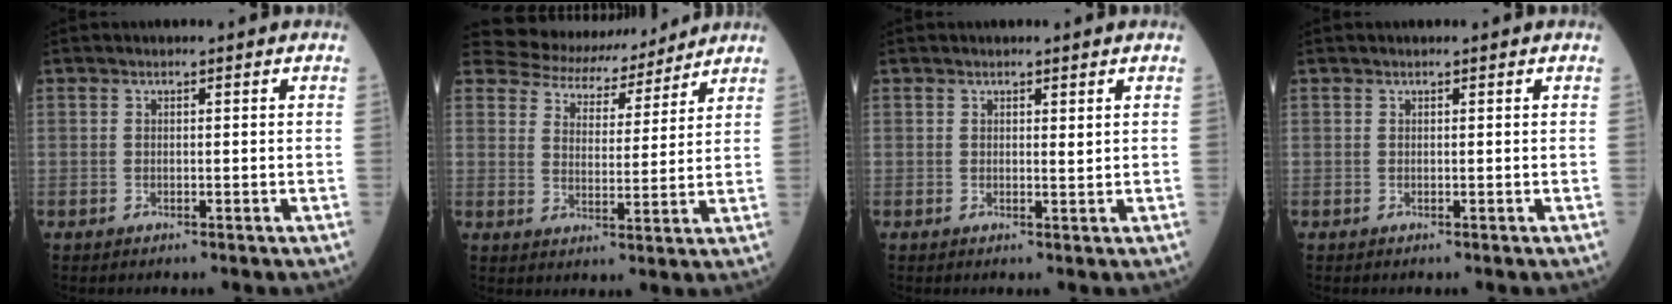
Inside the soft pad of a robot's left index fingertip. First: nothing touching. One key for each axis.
{"total": 10.7, "fx": 10.0, "fy": 3.5, "fz": 1.2, "tx": -0.020, "ty": 0.017, "tz": 0.144}
{"total": 0.7, "fx": 0.4, "fy": 0.1, "fz": 0.5, "tx": -0.006, "ty": -0.003, "tz": 0.004}
{"total": 0.0}